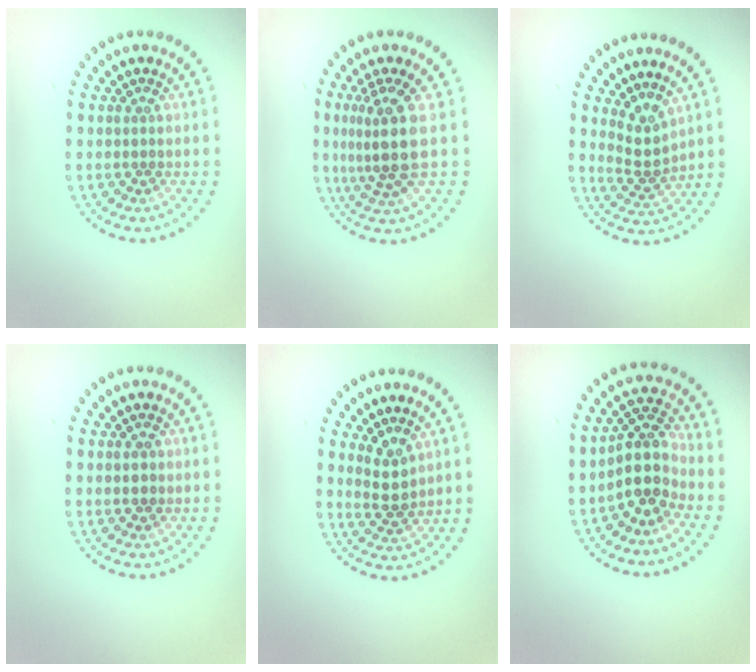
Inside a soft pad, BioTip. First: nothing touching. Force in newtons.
{"total": 4.1, "press": 3.2, "slide": 2.6}
{"total": 2.5, "press": 1.8, "slide": 1.8}
{"total": 1.3, "press": 1.3, "slide": 0.1}
{"total": 2.2, "press": 2.0, "slide": 1.1}
{"total": 4.0, "press": 3.3, "slide": 2.3}